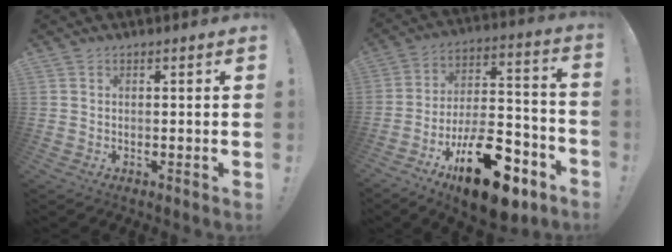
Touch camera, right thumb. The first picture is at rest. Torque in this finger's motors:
{"motor_torque": [2.67, 1.97, 0.19, -0.02, 0.17]}